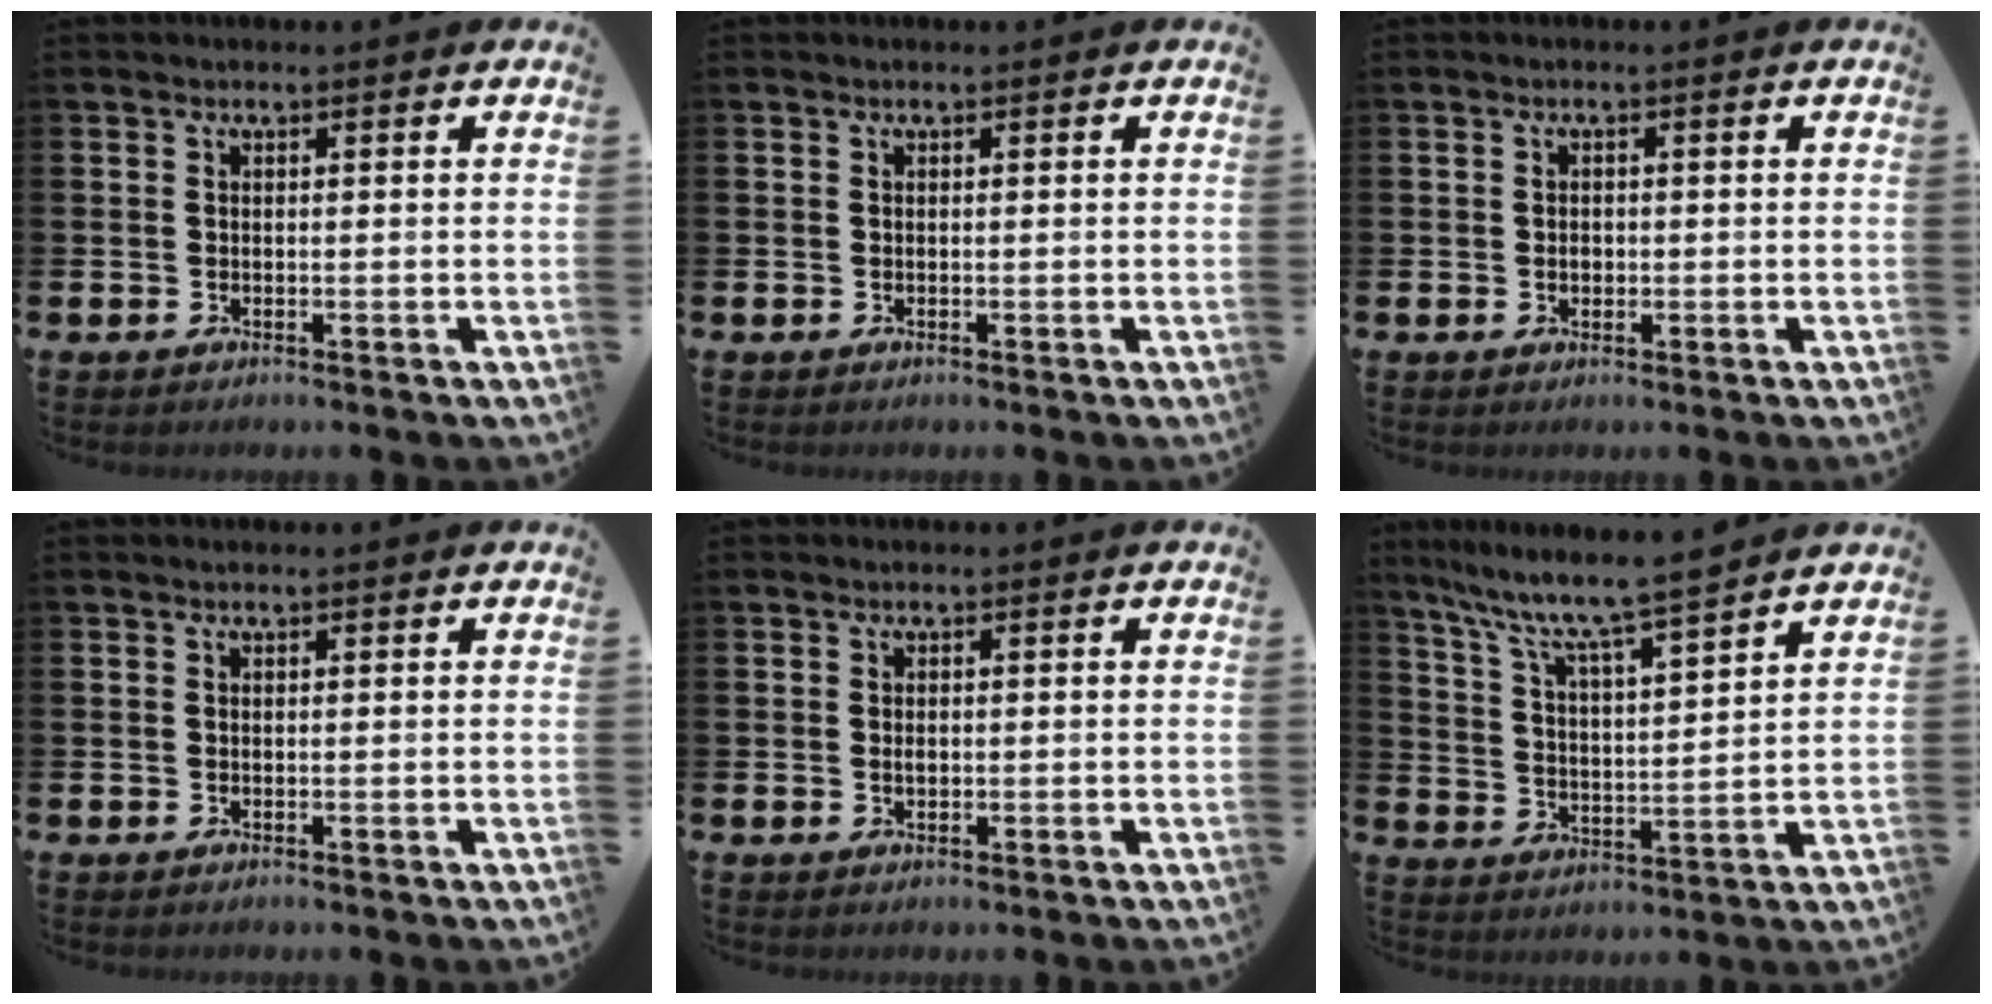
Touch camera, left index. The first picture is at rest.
{"total": 0.0}
{"total": 1.2, "force": [-0.2, 0.9, 0.7], "torque": [-0.005, 0.005, -0.007]}
{"total": 0.0}
{"total": 0.9, "force": [0.0, 0.5, 0.7], "torque": [-0.014, 0.004, -0.002]}
{"total": 8.0, "force": [7.3, 0.2, 3.2], "torque": [-0.095, -0.048, 0.125]}